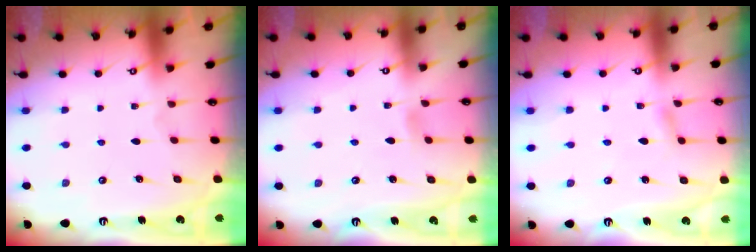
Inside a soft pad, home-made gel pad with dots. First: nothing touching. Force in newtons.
{"total": 2.9, "press": 2.9, "slide": 0.4}
{"total": 4.2, "press": 4.2, "slide": 0.5}